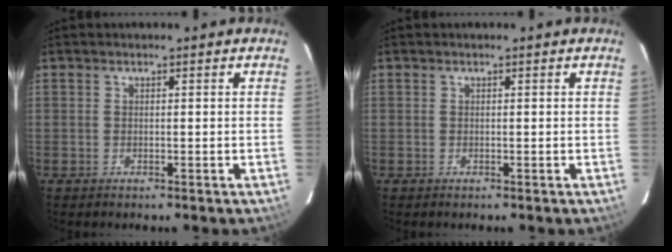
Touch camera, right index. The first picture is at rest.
{"total": 0.0}